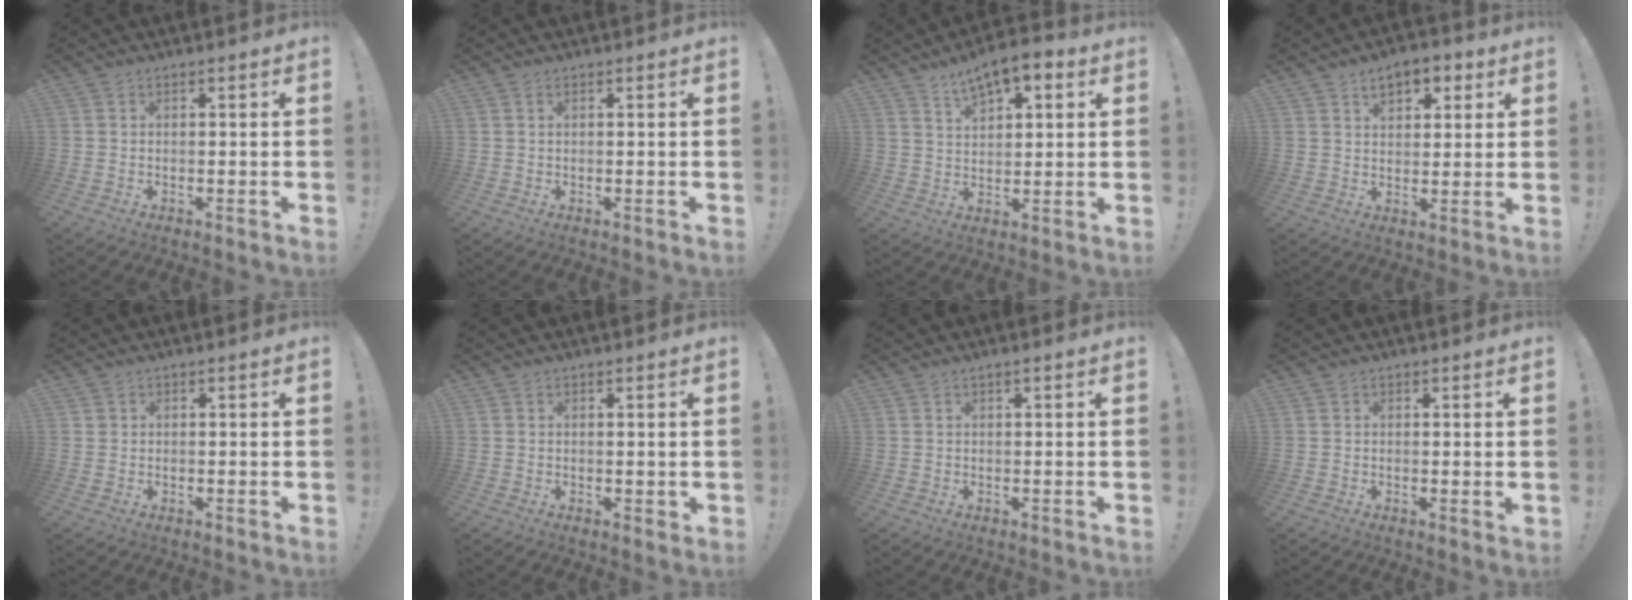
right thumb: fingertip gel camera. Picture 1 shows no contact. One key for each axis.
{"total": 0.6, "fx": 0.3, "fy": 0.2, "fz": 0.4, "tx": -0.014, "ty": 0.003, "tz": 0.008}
{"total": 9.0, "fx": 5.9, "fy": 4.0, "fz": 5.5, "tx": -0.089, "ty": -0.023, "tz": 0.107}
{"total": 7.9, "fx": 4.1, "fy": 5.0, "fz": 4.6, "tx": -0.057, "ty": -0.009, "tz": 0.073}
{"total": 0.8, "fx": 0.5, "fy": 0.6, "fz": 0.1, "tx": 0.001, "ty": 0.000, "tz": 0.009}
{"total": 1.2, "fx": 0.6, "fy": 0.8, "fz": 0.7, "tx": -0.008, "ty": 0.000, "tz": 0.010}
{"total": 0.8, "fx": 0.4, "fy": 0.0, "fz": 0.7, "tx": -0.019, "ty": 0.003, "tz": 0.008}
{"total": 1.0, "fx": 0.5, "fy": 0.3, "fz": 0.8, "tx": -0.002, "ty": -0.004, "tz": 0.006}